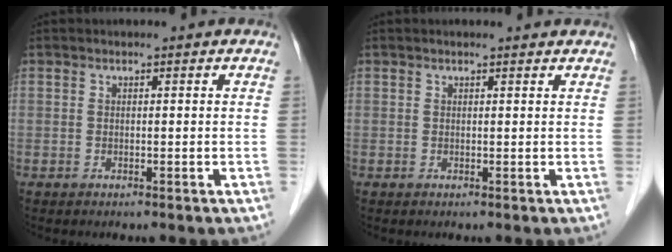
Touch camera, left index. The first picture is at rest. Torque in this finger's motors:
{"motor_torque": [0.94, -1.19, 0.04, 0.02]}